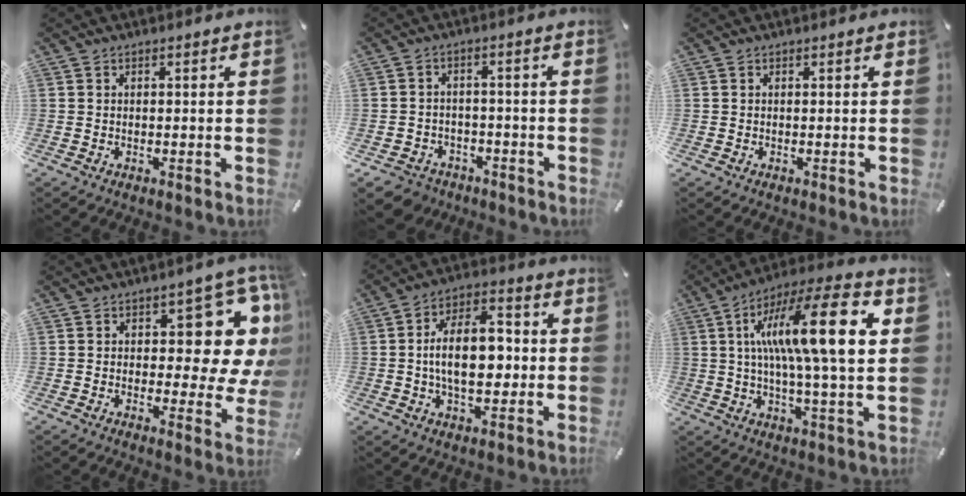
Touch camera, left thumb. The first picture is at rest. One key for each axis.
{"total": 5.2, "fx": -3.5, "fy": 3.6, "fz": 1.1, "tx": -0.035, "ty": 0.014, "tz": -0.071}
{"total": 0.0}
{"total": 14.4, "fx": 6.1, "fy": 7.0, "fz": 11.0, "tx": -0.113, "ty": -0.065, "tz": 0.099}
{"total": 13.8, "fx": -0.7, "fy": 8.3, "fz": 11.0, "tx": -0.187, "ty": 0.006, "tz": -0.016}
{"total": 20.4, "fx": 4.6, "fy": 3.9, "fz": 19.5, "tx": -0.356, "ty": -0.014, "tz": 0.049}